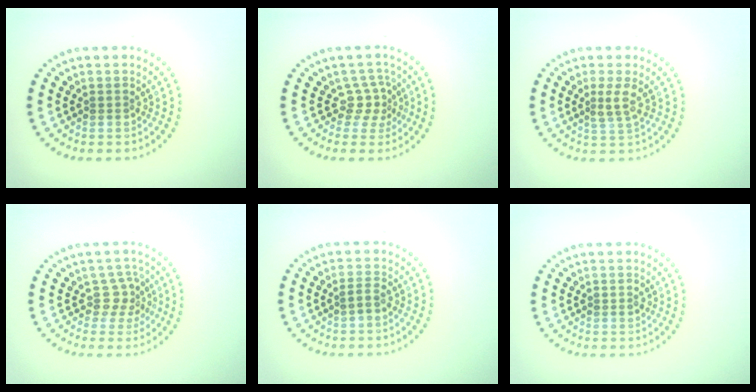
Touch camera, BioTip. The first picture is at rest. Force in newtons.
{"total": 2.3, "press": 1.5, "slide": 1.7}
{"total": 1.9, "press": 1.5, "slide": 1.2}
{"total": 2.2, "press": 1.5, "slide": 1.6}
{"total": 0.8, "press": 0.6, "slide": 0.6}
{"total": 0.8, "press": 0.8, "slide": 0.1}